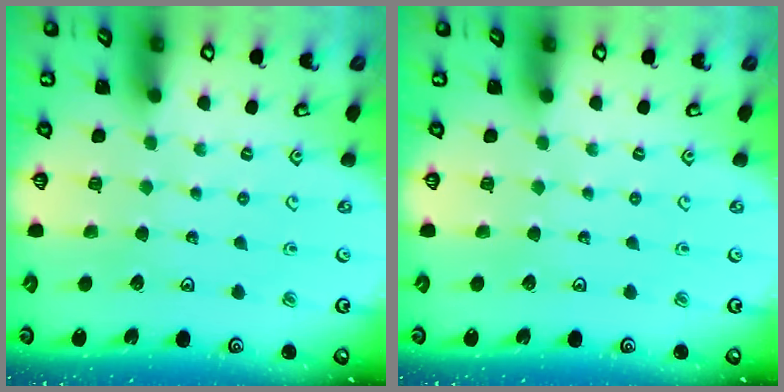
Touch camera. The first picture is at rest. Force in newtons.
{"total": 0.0}